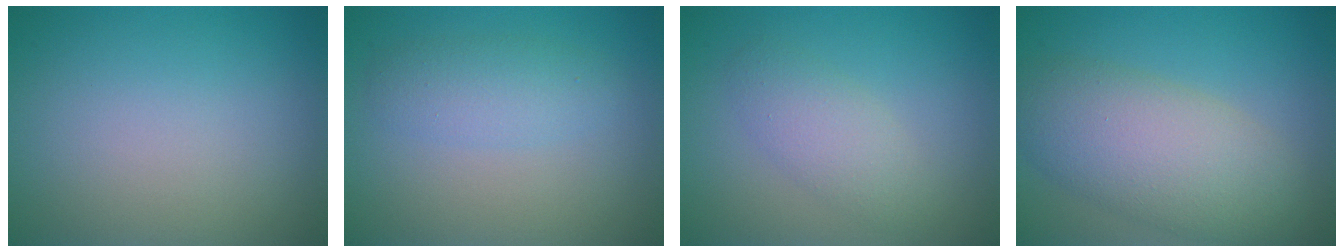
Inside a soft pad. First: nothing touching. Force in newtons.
{"total": 2.5, "press": 2.5, "slide": 0.2}
{"total": 2.7, "press": 2.7, "slide": 0.2}
{"total": 7.2, "press": 7.2, "slide": 0.6}